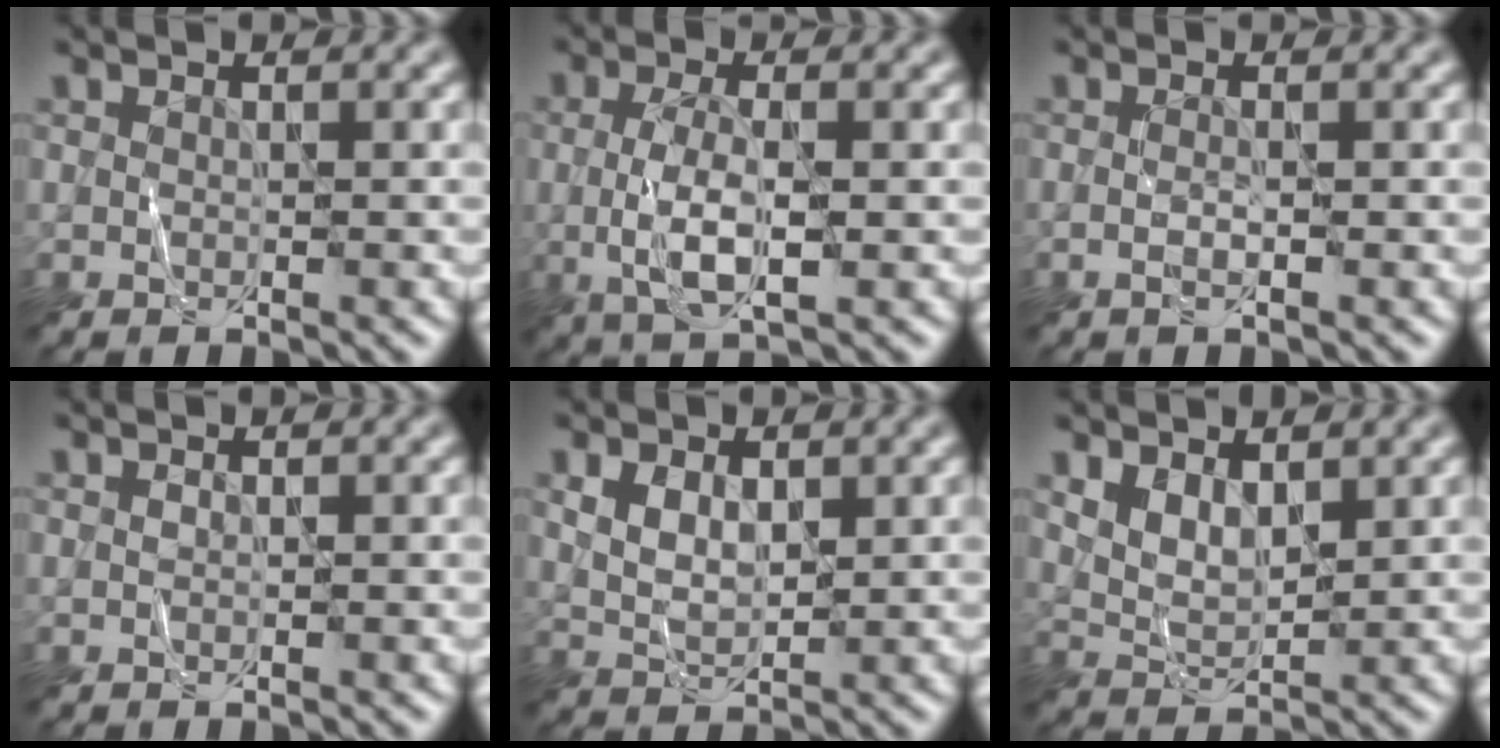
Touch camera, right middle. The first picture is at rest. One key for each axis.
{"total": 4.5, "fx": -0.4, "fy": 1.6, "fz": 4.2, "tx": -0.098, "ty": -0.004, "tz": -0.008}
{"total": 0.9, "fx": -0.3, "fy": 0.1, "fz": 0.8, "tx": -0.017, "ty": -0.002, "tz": -0.007}
{"total": 0.0}
{"total": 2.8, "fx": 1.0, "fy": 1.7, "fz": 2.0, "tx": -0.043, "ty": -0.002, "tz": 0.024}
{"total": 2.8, "fx": 1.5, "fy": 1.4, "fz": 1.8, "tx": -0.041, "ty": -0.005, "tz": 0.036}